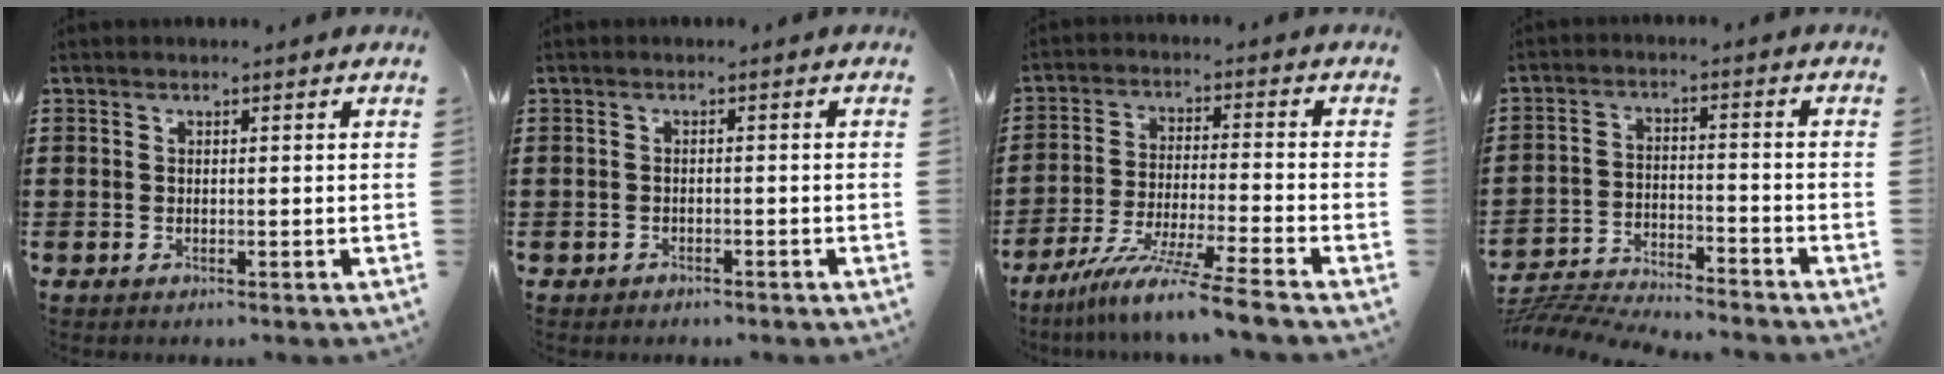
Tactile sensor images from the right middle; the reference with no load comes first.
{"total": 0.9, "force": [-0.9, 0.3, 0.0], "torque": [-0.003, -0.001, -0.019]}
{"total": 8.9, "force": [-7.5, -1.1, 4.7], "torque": [-0.088, -0.017, -0.145]}
{"total": 5.4, "force": [-5.4, 0.2, 0.6], "torque": [-0.024, 0.001, -0.112]}